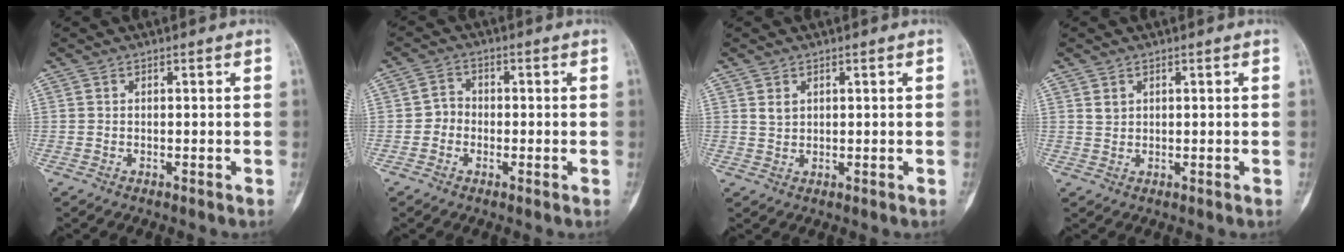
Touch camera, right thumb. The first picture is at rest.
{"total": 3.2, "force": [-0.7, 2.9, 1.0], "torque": [0.005, 0.011, -0.023]}
{"total": 1.8, "force": [0.9, 1.3, 0.9], "torque": [-0.011, -0.005, 0.020]}
{"total": 1.4, "force": [0.8, 1.1, 0.5], "torque": [0.000, -0.005, 0.016]}